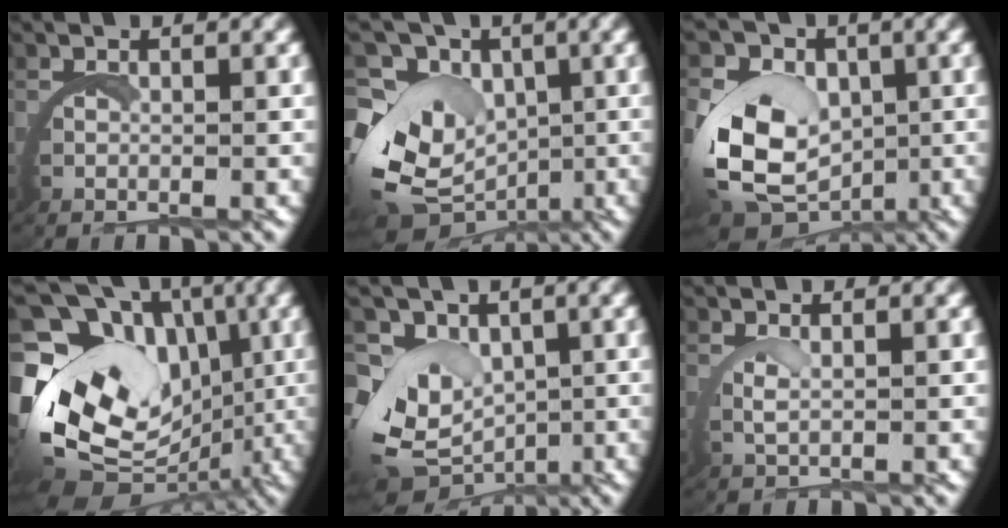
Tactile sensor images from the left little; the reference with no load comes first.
{"total": 11.3, "force": [-1.6, 9.2, 6.3], "torque": [-0.142, -0.052, -0.009]}
{"total": 10.2, "force": [-0.9, 8.1, 6.2], "torque": [-0.153, -0.038, -0.005]}
{"total": 18.0, "force": [-1.3, 13.8, 11.5], "torque": [-0.240, -0.063, -0.001]}
{"total": 9.0, "force": [-1.1, 7.5, 4.9], "torque": [-0.133, -0.052, 0.003]}
{"total": 1.4, "force": [1.1, -0.5, 0.8], "torque": [-0.025, -0.004, 0.024]}